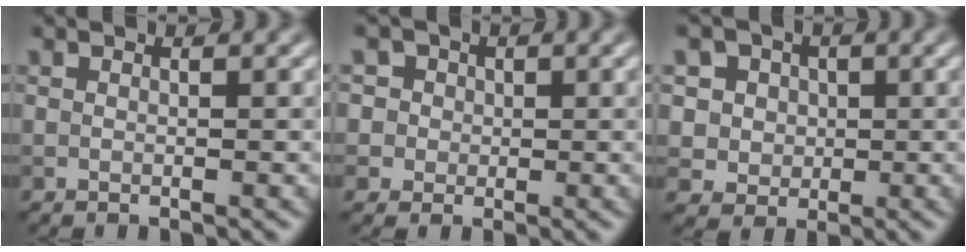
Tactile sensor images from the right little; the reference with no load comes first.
{"total": 5.3, "force": [2.1, 4.6, 1.7], "torque": [-0.016, 0.023, 0.009]}
{"total": 6.6, "force": [2.5, 5.5, 2.5], "torque": [-0.039, 0.016, 0.025]}